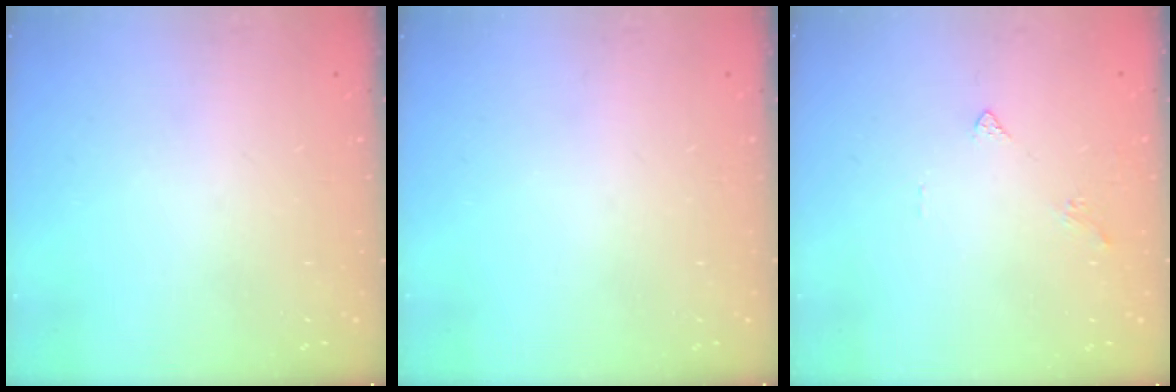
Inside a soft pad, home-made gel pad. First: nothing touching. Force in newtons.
{"total": 0.0}
{"total": 2.0, "press": 1.9, "slide": 0.6}